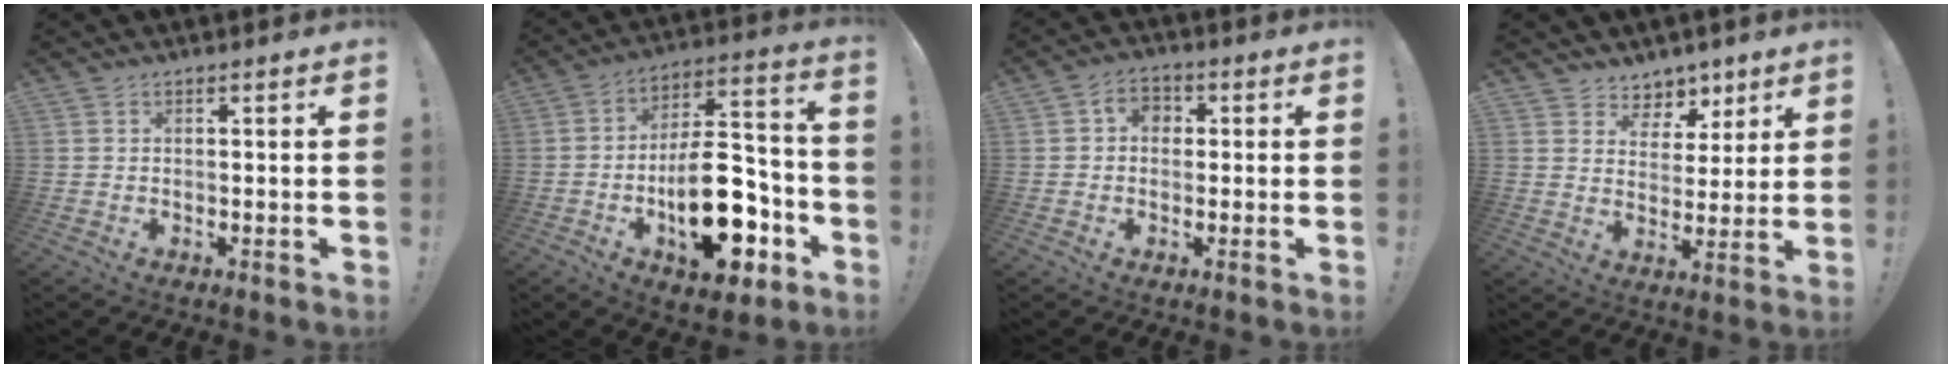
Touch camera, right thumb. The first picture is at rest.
{"total": 23.6, "force": [-7.9, 11.8, 18.9], "torque": [-0.299, 0.059, -0.111]}
{"total": 4.7, "force": [0.5, 3.9, 2.6], "torque": [-0.044, 0.009, 0.010]}
{"total": 6.4, "force": [4.3, 4.7, 0.7], "torque": [-0.009, -0.040, 0.085]}